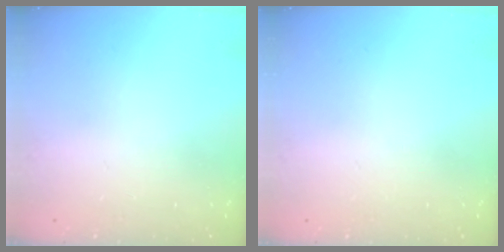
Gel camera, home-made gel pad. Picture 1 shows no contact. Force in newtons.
{"total": 0.0}